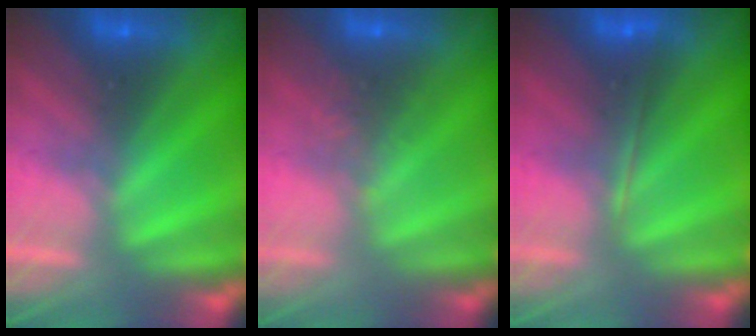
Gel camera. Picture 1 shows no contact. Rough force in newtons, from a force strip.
{"total": 2.7}
{"total": 1.8}